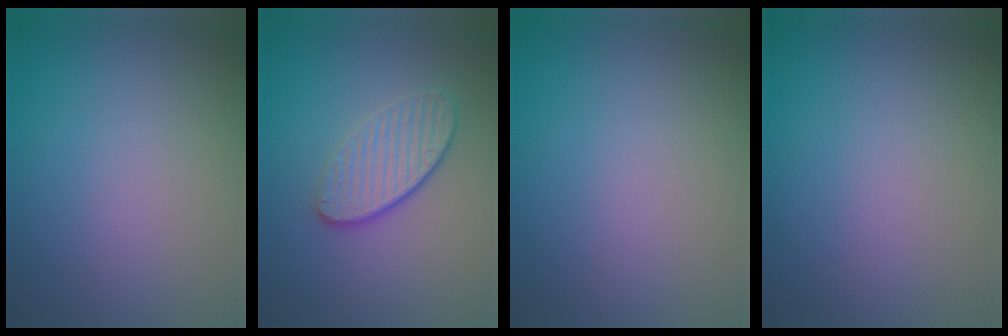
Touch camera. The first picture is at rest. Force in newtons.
{"total": 3.7, "press": 2.9, "slide": 2.3}
{"total": 0.0}
{"total": 0.0}